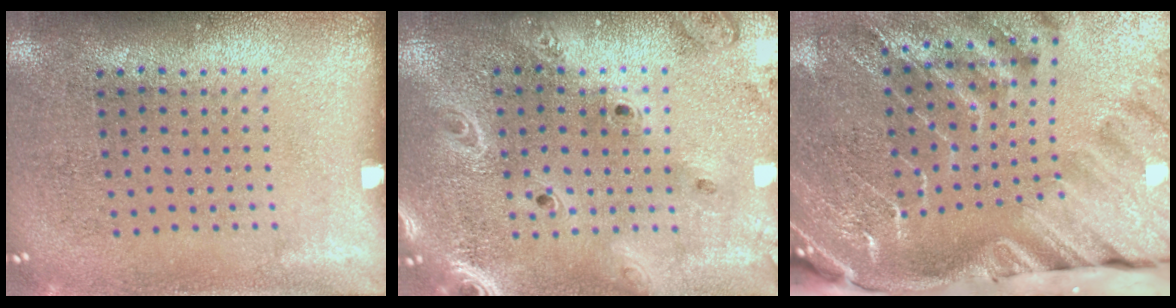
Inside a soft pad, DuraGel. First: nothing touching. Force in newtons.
{"total": 2.4, "press": 2.1, "slide": 1.1}
{"total": 4.3, "press": 3.3, "slide": 2.7}